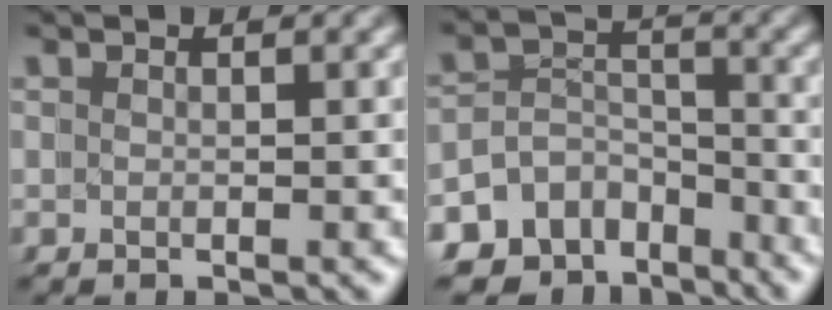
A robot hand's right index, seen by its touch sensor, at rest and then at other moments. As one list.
[{"total": 10.9, "force": [-7.9, 7.0, 2.5], "torque": [-0.053, -0.033, -0.137]}]